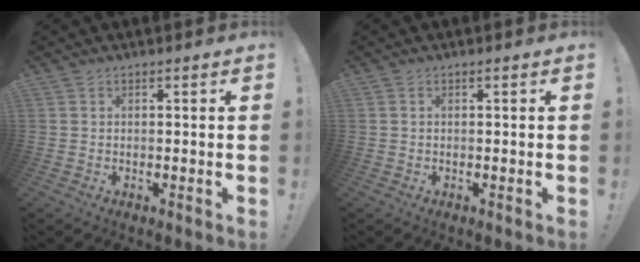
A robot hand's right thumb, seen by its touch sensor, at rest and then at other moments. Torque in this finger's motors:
{"motor_torque": [-0.36, -0.26, -0.08, -0.21, 0.02]}